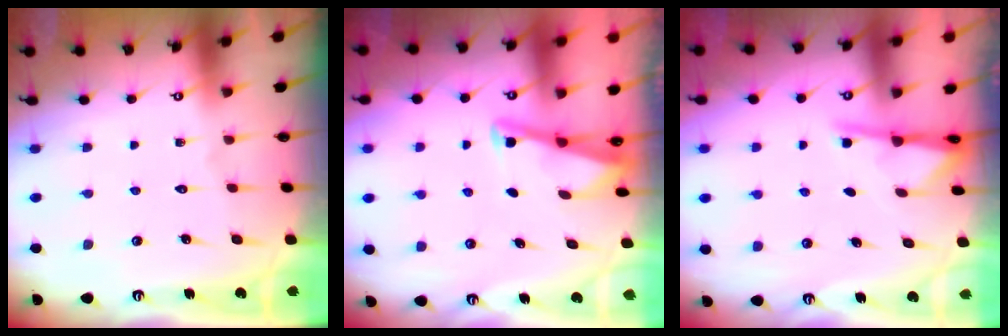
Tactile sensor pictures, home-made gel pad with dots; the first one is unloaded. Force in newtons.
{"total": 2.9, "press": 2.9, "slide": 0.3}
{"total": 2.6, "press": 2.6, "slide": 0.4}